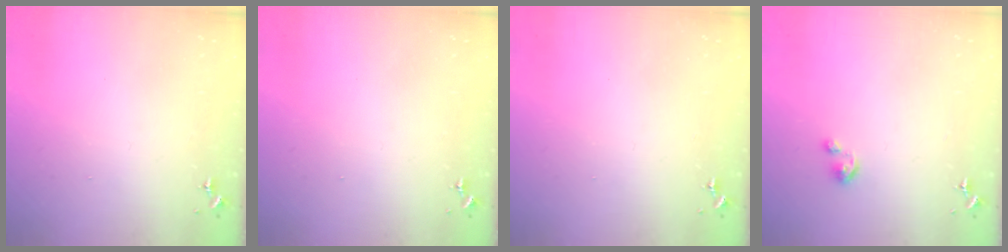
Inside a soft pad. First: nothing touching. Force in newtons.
{"total": 0.0}
{"total": 0.0}
{"total": 2.4, "press": 2.4, "slide": 0.2}